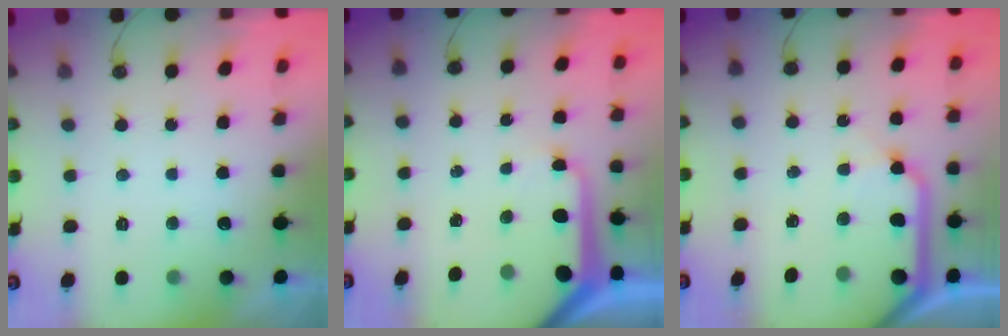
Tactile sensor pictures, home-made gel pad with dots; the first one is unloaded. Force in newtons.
{"total": 9.1, "press": 9.1, "slide": 0.9}
{"total": 11.3, "press": 11.3, "slide": 1.1}